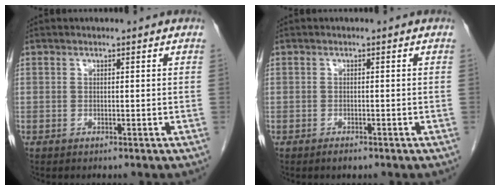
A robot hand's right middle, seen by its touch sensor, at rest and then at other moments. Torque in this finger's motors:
{"motor_torque": [0.48, -0.31, -0.01, -0.01]}